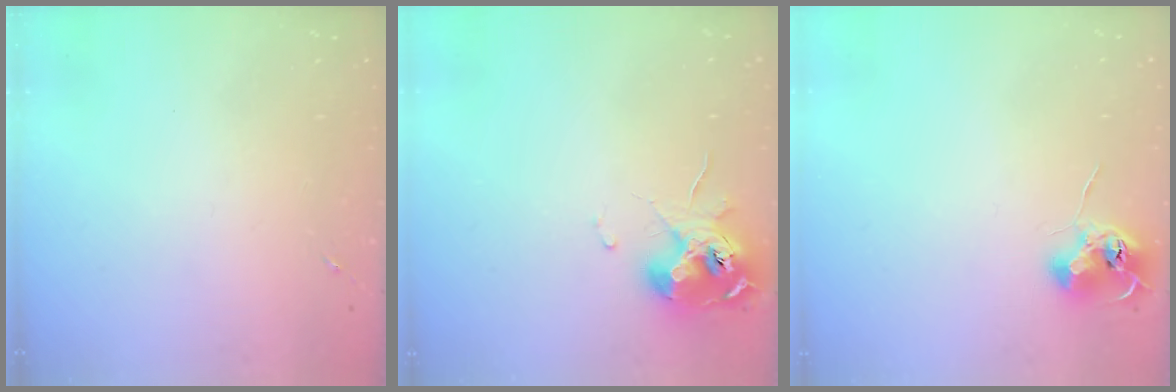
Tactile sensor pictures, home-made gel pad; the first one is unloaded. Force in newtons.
{"total": 10.8, "press": 10.7, "slide": 1.2}
{"total": 7.8, "press": 7.8, "slide": 0.8}